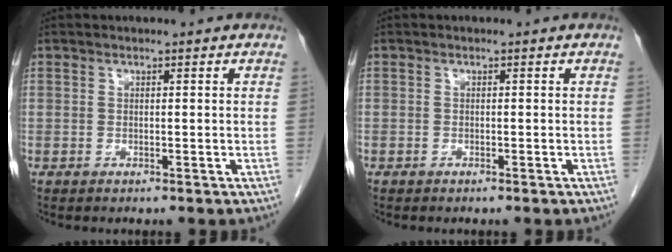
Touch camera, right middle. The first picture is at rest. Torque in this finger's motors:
{"motor_torque": [0.80, -1.13, -0.03, -0.14]}